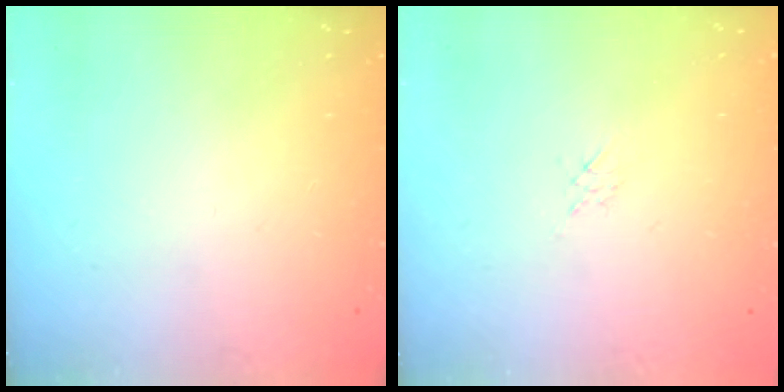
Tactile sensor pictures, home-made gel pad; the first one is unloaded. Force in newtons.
{"total": 2.2, "press": 2.2, "slide": 0.4}